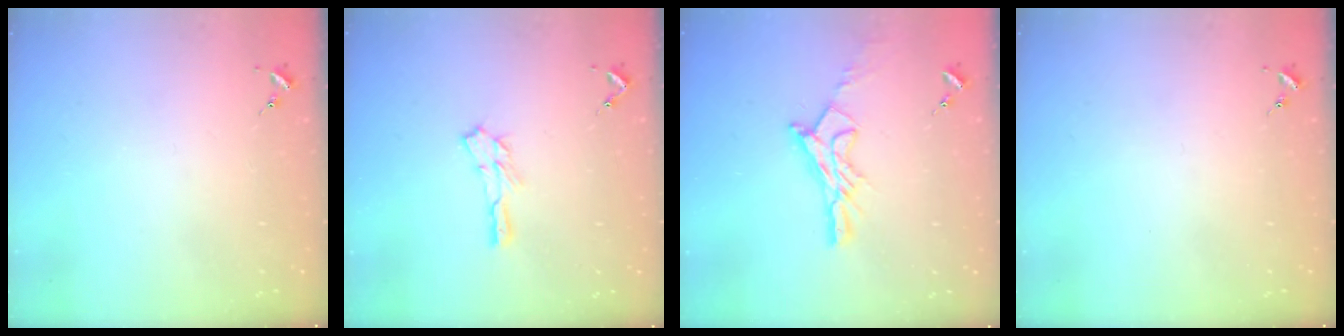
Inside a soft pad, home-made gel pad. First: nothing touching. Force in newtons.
{"total": 6.3, "press": 6.3, "slide": 0.3}
{"total": 12.1, "press": 12.1, "slide": 0.7}
{"total": 0.0}